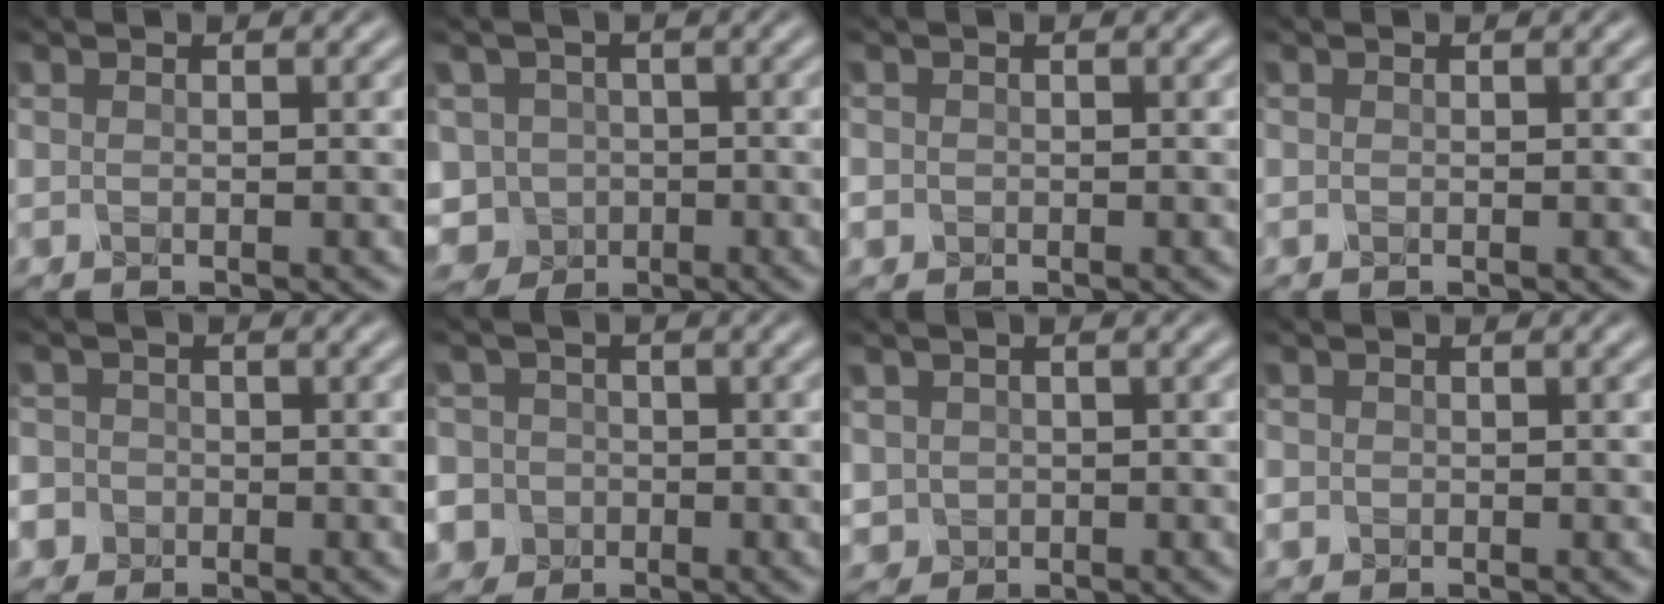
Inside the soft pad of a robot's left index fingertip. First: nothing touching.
{"total": 6.6, "force": [-2.6, 5.9, 1.7], "torque": [-0.027, -0.007, -0.062]}
{"total": 1.3, "force": [-0.3, 1.2, 0.3], "torque": [0.001, -0.007, -0.008]}
{"total": 0.0}
{"total": 5.6, "force": [-2.5, 4.9, 1.0], "torque": [-0.024, -0.008, -0.069]}
{"total": 8.9, "force": [-3.1, 8.1, 1.7], "torque": [-0.051, -0.003, -0.093]}
{"total": 1.5, "force": [0.0, 1.5, 0.1], "torque": [0.002, -0.003, 0.001]}
{"total": 0.9, "force": [-0.3, 0.9, 0.2], "torque": [0.001, -0.006, -0.008]}